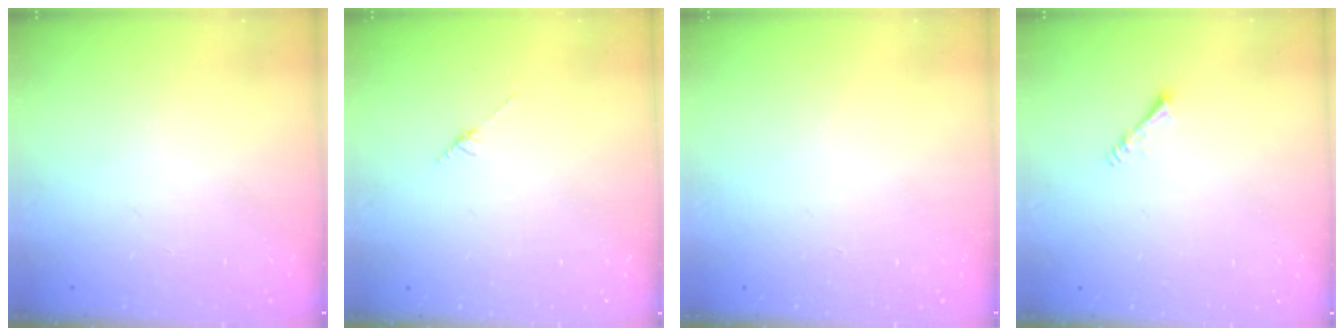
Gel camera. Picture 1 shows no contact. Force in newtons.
{"total": 2.8, "press": 2.8, "slide": 0.4}
{"total": 0.0}
{"total": 1.4, "press": 1.4, "slide": 0.3}